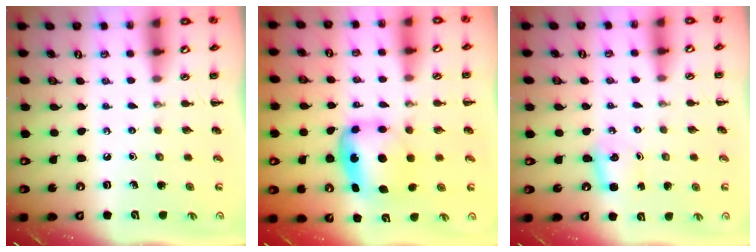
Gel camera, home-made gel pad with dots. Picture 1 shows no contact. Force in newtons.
{"total": 5.8, "press": 5.7, "slide": 1.4}
{"total": 4.0, "press": 3.9, "slide": 1.0}